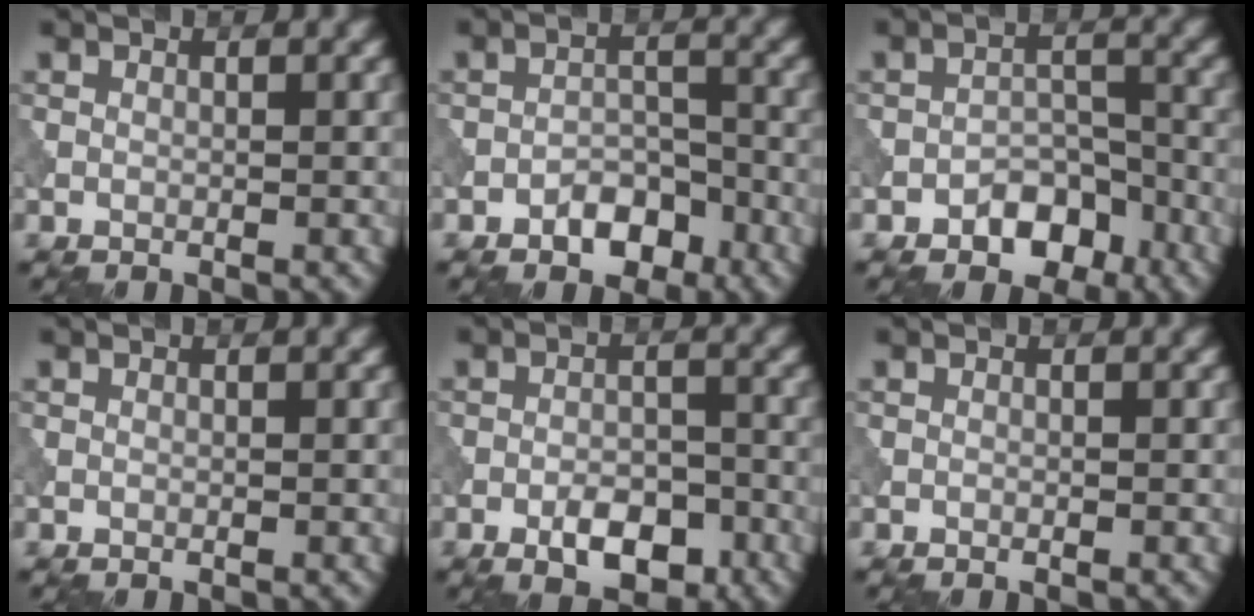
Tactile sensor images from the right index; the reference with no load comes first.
{"total": 3.3, "force": [-2.2, 1.8, 1.6], "torque": [-0.018, 0.008, -0.036]}
{"total": 3.9, "force": [-2.5, 2.4, 1.8], "torque": [-0.013, 0.006, -0.041]}
{"total": 0.0}
{"total": 4.5, "force": [-2.4, 2.2, 3.1], "torque": [-0.039, 0.002, -0.039]}
{"total": 0.0}